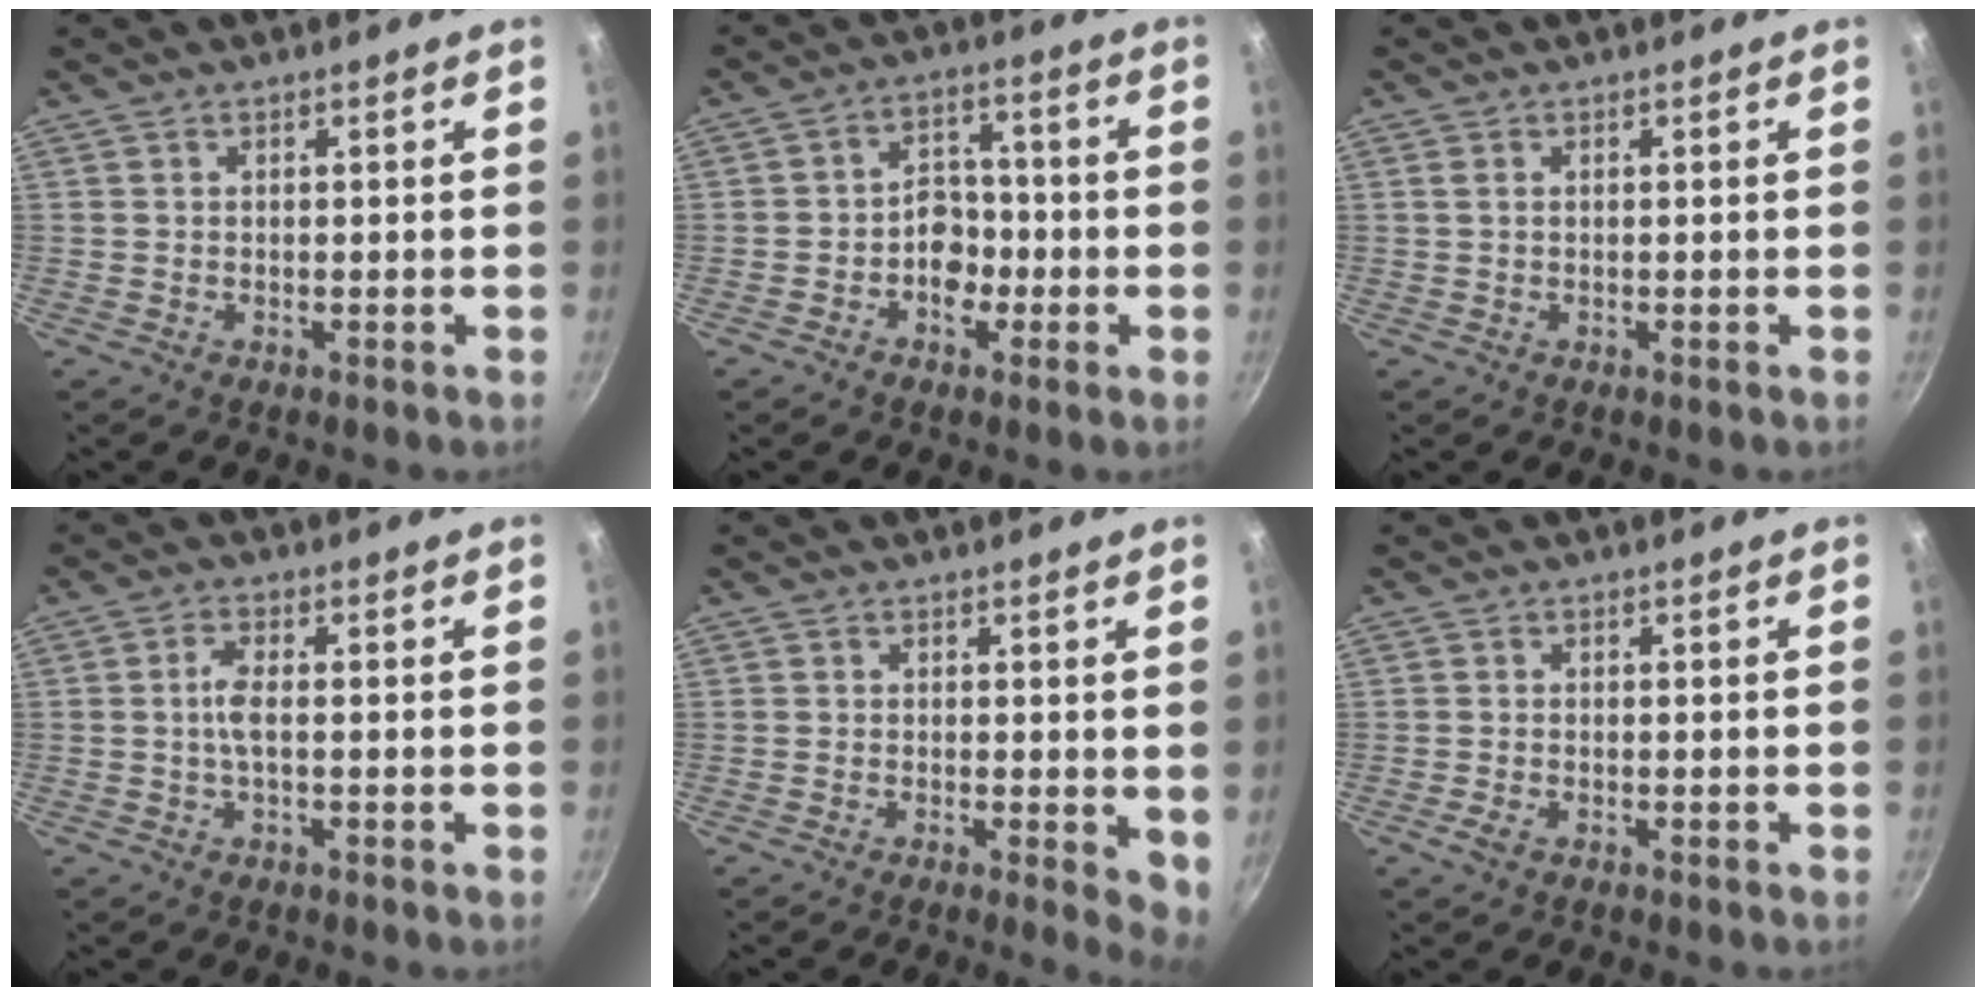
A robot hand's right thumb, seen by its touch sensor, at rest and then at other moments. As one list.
[{"total": 6.6, "force": [-2.0, 5.1, 3.8], "torque": [-0.018, 0.025, -0.039]}, {"total": 0.8, "force": [0.3, 0.5, 0.6], "torque": [-0.012, 0.001, 0.004]}, {"total": 3.4, "force": [-0.2, 0.9, 3.2], "torque": [-0.076, 0.007, -0.010]}, {"total": 4.2, "force": [-0.2, 1.7, 3.9], "torque": [-0.043, -0.008, -0.004]}, {"total": 1.6, "force": [-0.8, 0.7, 1.1], "torque": [-0.028, 0.000, -0.019]}]